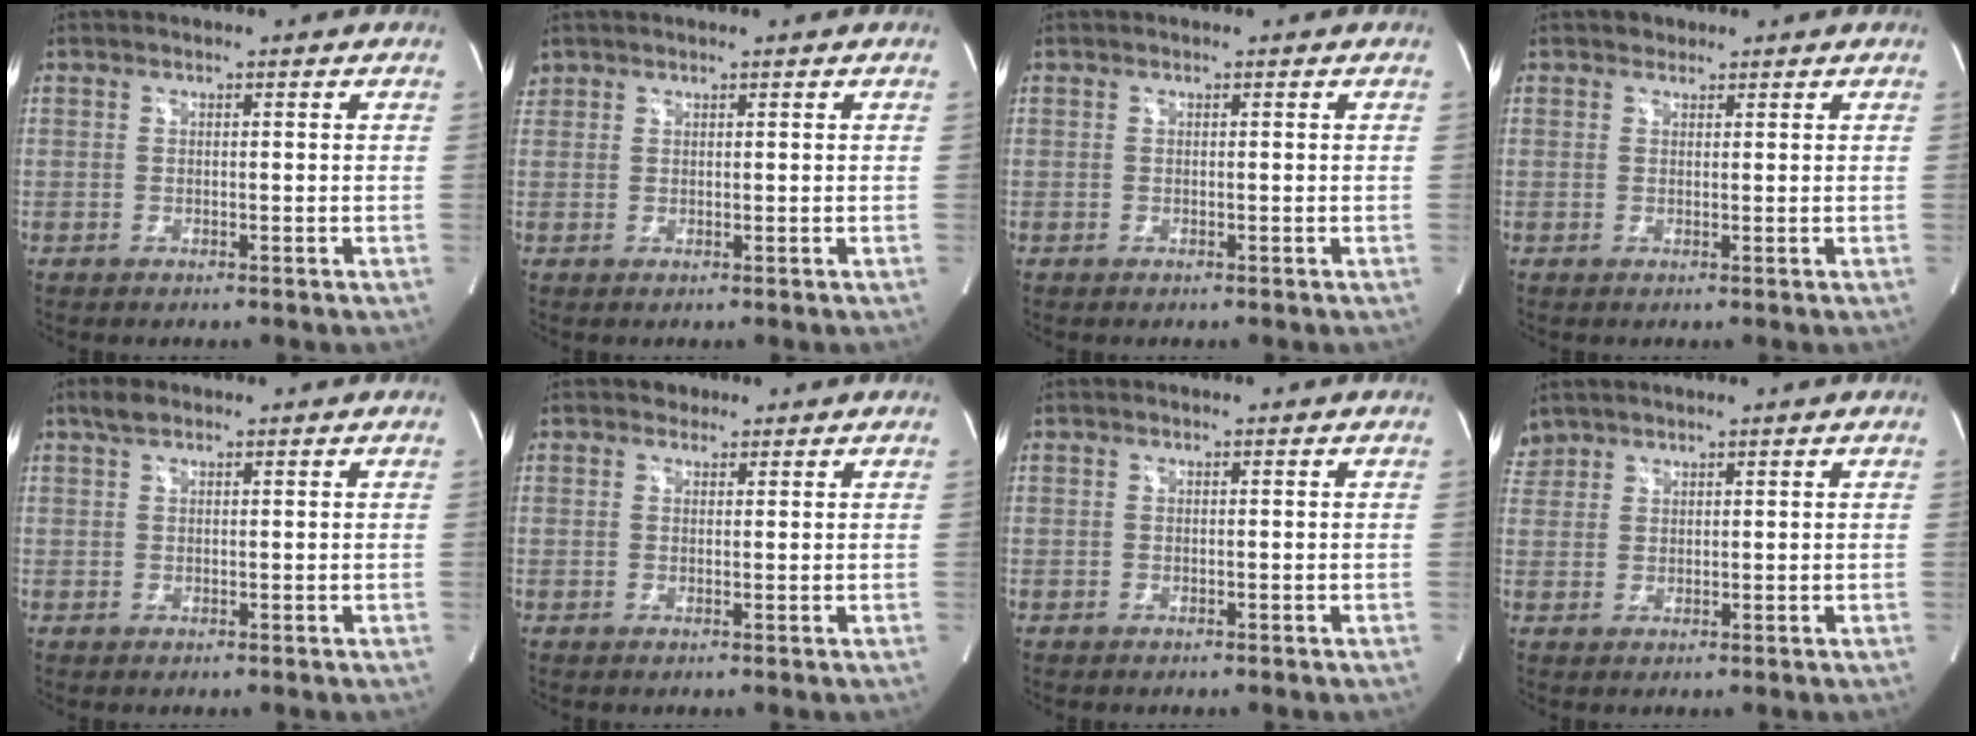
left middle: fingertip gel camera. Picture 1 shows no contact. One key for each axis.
{"total": 1.4, "fx": 1.1, "fy": 0.9, "fz": 0.0, "tx": 0.001, "ty": 0.015, "tz": 0.021}
{"total": 0.0}
{"total": 1.1, "fx": 0.8, "fy": 0.8, "fz": 0.0, "tx": 0.003, "ty": 0.000, "tz": 0.008}
{"total": 1.9, "fx": 1.4, "fy": 0.8, "fz": 1.0, "tx": -0.027, "ty": 0.011, "tz": 0.028}
{"total": 1.6, "fx": 1.1, "fy": 1.1, "fz": 0.2, "tx": -0.001, "ty": 0.003, "tz": 0.013}
{"total": 0.0}
{"total": 2.6, "fx": 2.4, "fy": 1.2, "fz": -0.2, "tx": 0.005, "ty": 0.014, "tz": 0.047}